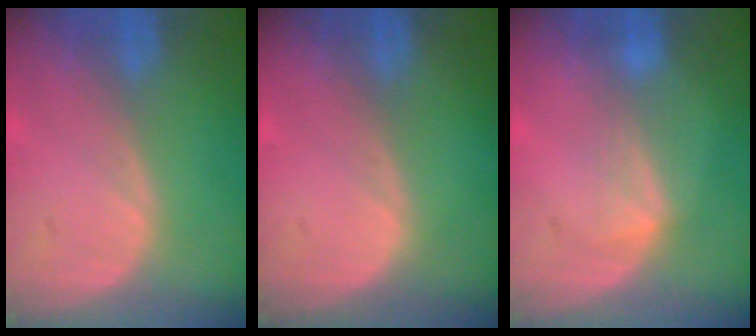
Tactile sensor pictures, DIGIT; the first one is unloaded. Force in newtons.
{"total": 0.0}
{"total": 2.7, "press": 2.7, "slide": 0.4}